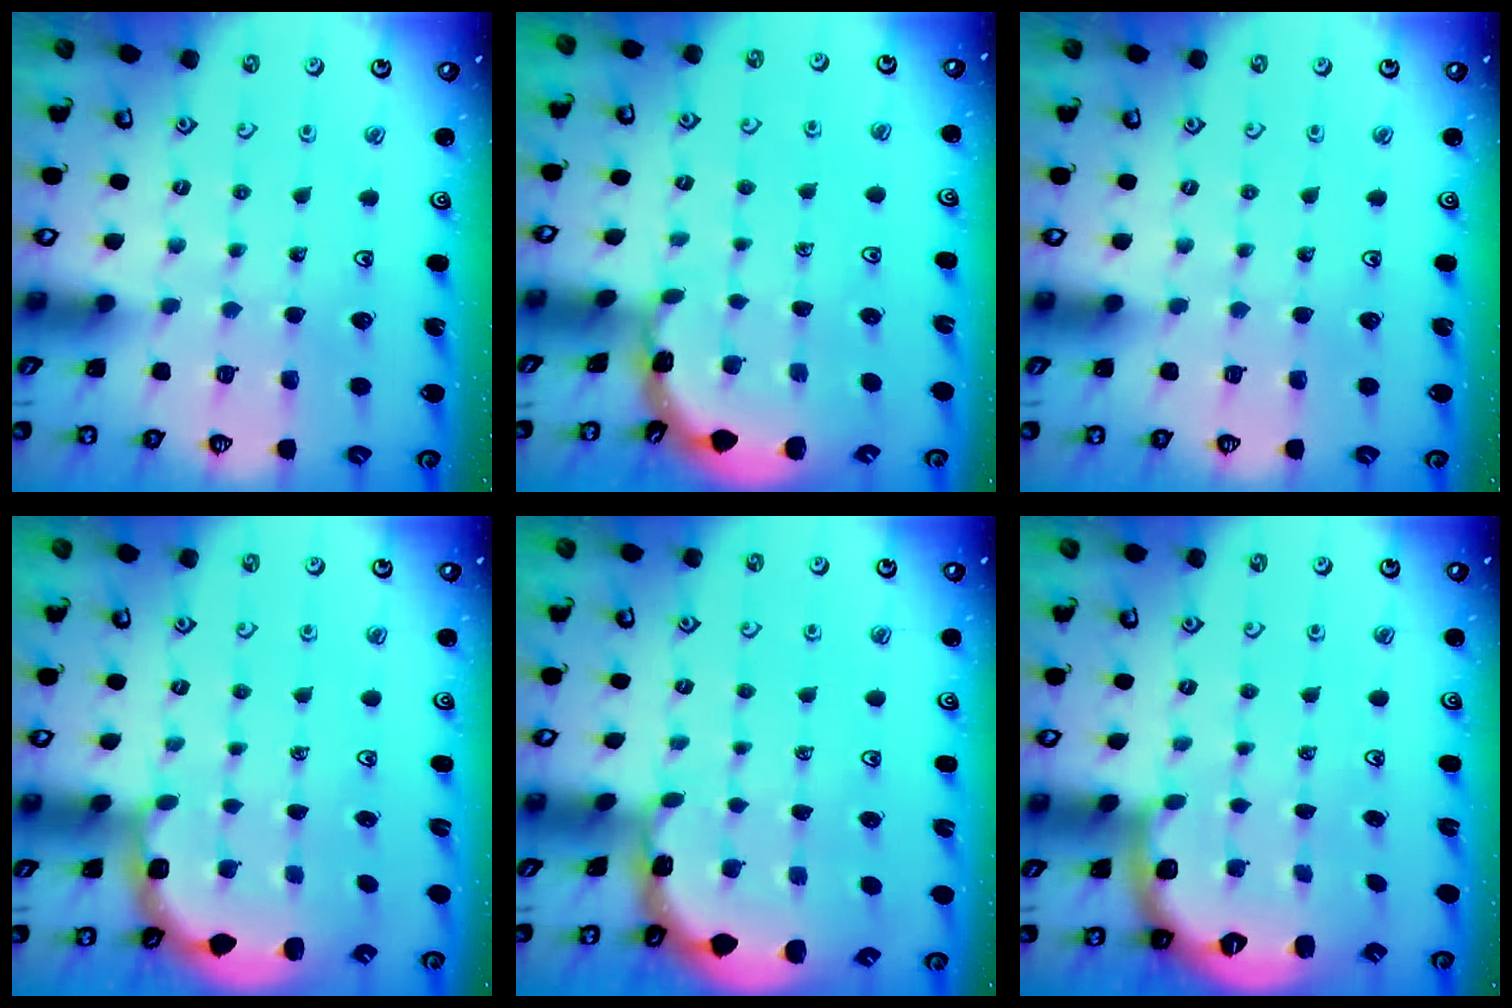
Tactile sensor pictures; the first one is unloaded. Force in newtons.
{"total": 1.6, "press": 1.6, "slide": 0.3}
{"total": 0.0}
{"total": 2.9, "press": 1.9, "slide": 2.2}
{"total": 1.4, "press": 1.4, "slide": 0.0}
{"total": 2.5, "press": 2.0, "slide": 1.5}